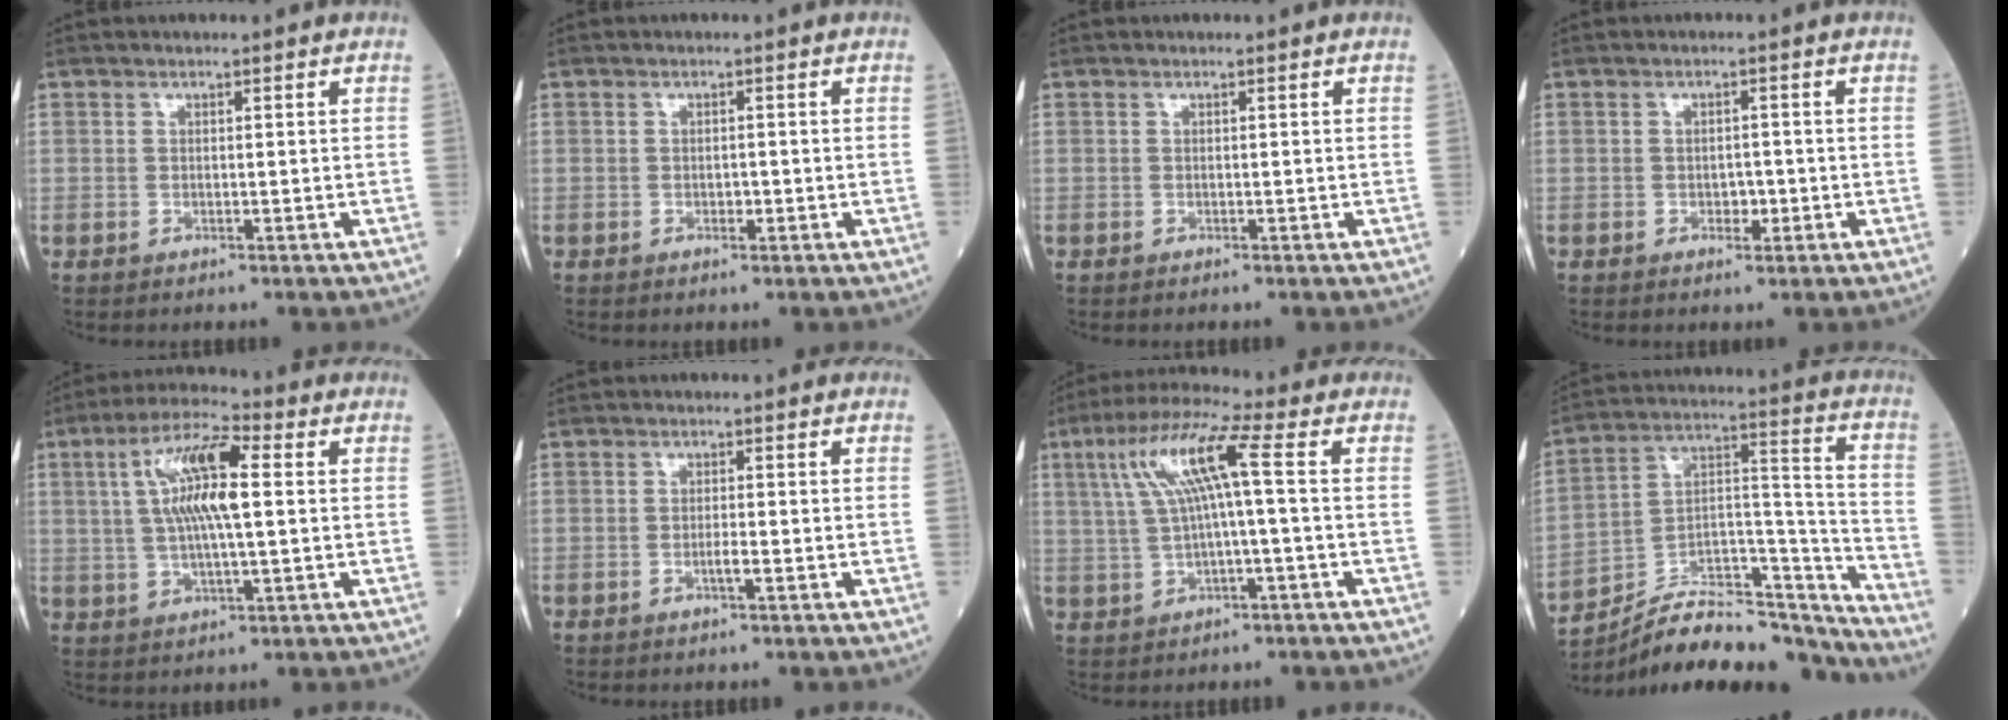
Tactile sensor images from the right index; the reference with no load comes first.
{"total": 1.1, "force": [-0.4, 0.6, 0.8], "torque": [-0.015, 0.000, -0.006]}
{"total": 0.0}
{"total": 2.0, "force": [-0.7, 1.2, 1.4], "torque": [-0.018, 0.002, -0.007]}
{"total": 11.0, "force": [2.0, 2.1, 10.6], "torque": [-0.208, 0.017, 0.035]}
{"total": 1.5, "force": [-0.6, 0.0, 1.4], "torque": [-0.028, -0.001, -0.013]}
{"total": 9.4, "force": [1.5, 0.2, 9.2], "torque": [-0.181, 0.030, 0.031]}
{"total": 21.3, "force": [-19.7, 3.8, 7.2], "torque": [-0.104, 0.042, -0.321]}